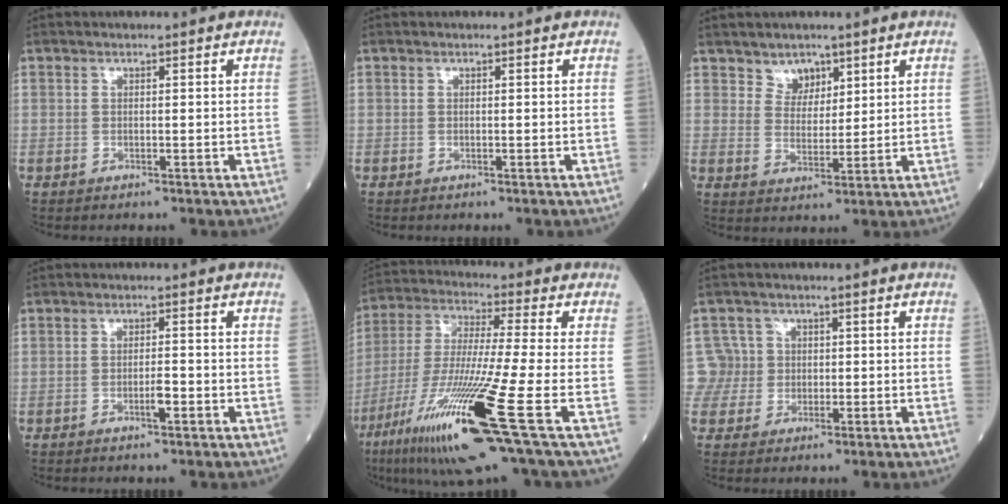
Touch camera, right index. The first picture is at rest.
{"total": 0.0}
{"total": 3.8, "force": [2.7, 2.5, 0.8], "torque": [-0.007, -0.004, 0.049]}
{"total": 2.1, "force": [-1.0, 0.3, 1.8], "torque": [-0.029, 0.000, -0.018]}
{"total": 19.8, "force": [-8.9, -0.5, 17.7], "torque": [-0.347, -0.053, -0.169]}
{"total": 4.0, "force": [0.1, 4.0, -0.7], "torque": [0.032, 0.014, -0.001]}